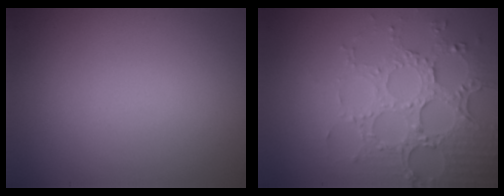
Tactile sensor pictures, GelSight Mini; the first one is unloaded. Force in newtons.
{"total": 4.4, "press": 4.3, "slide": 0.9}